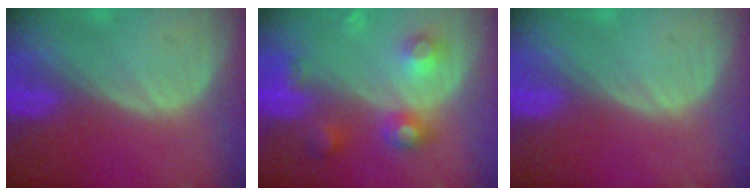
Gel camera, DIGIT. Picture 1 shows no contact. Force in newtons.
{"total": 5.6, "press": 5.6, "slide": 0.3}
{"total": 0.0}